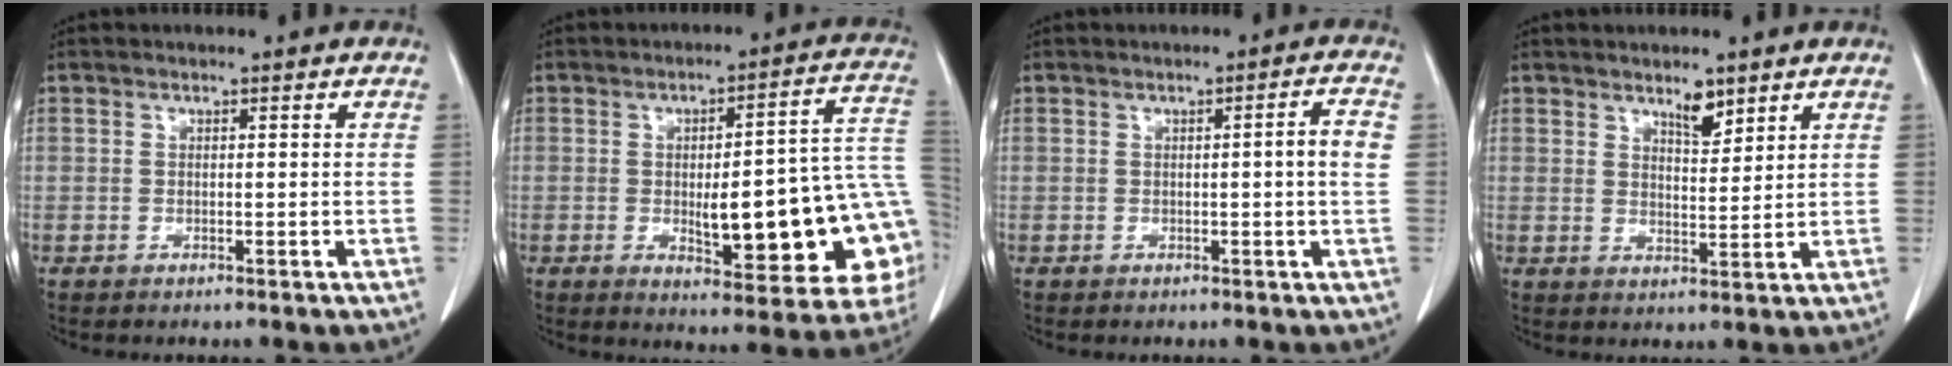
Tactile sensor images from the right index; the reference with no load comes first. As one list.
[{"total": 20.8, "force": [-3.1, 5.1, 20.0], "torque": [-0.179, 0.029, -0.021]}, {"total": 3.2, "force": [0.1, -0.3, 3.2], "torque": [-0.044, 0.002, 0.000]}, {"total": 3.7, "force": [2.8, 1.2, 2.1], "torque": [-0.036, -0.005, 0.049]}]